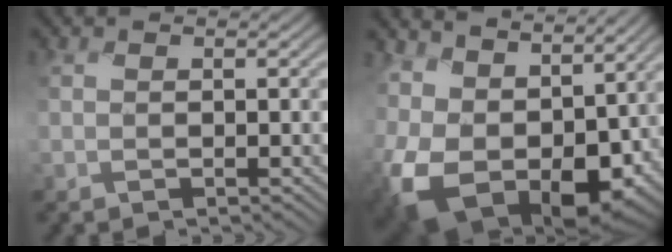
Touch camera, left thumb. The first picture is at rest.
{"total": 16.4, "force": [-1.6, 11.3, 11.8], "torque": [-0.247, -0.027, 0.002]}